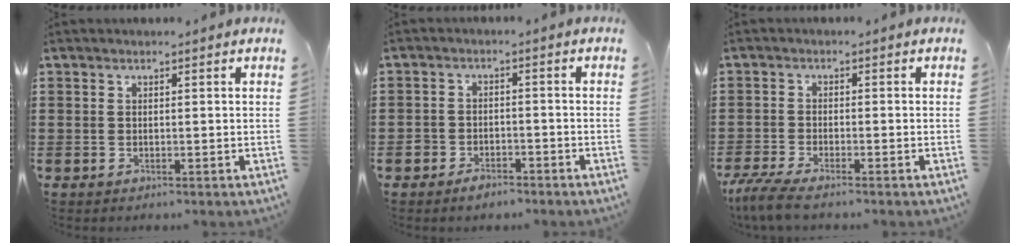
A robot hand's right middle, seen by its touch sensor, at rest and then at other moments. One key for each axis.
{"total": 2.5, "fx": -2.2, "fy": 1.1, "fz": 0.4, "tx": -0.012, "ty": 0.007, "tz": -0.045}
{"total": 3.8, "fx": -3.3, "fy": 0.0, "fz": 2.0, "tx": -0.063, "ty": -0.019, "tz": -0.070}